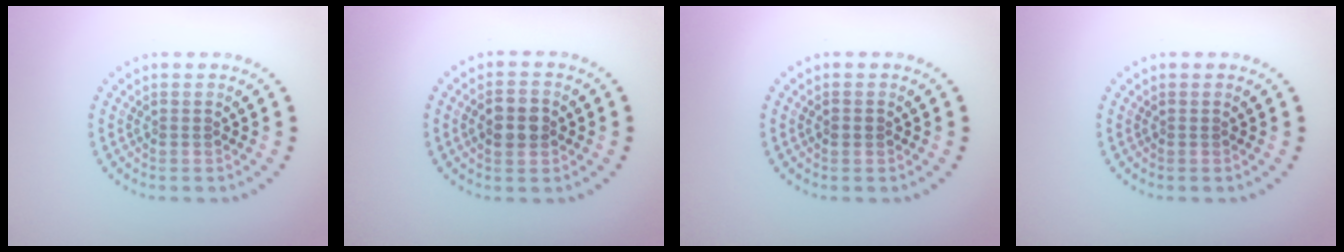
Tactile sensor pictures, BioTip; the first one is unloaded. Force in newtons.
{"total": 3.1, "press": 3.1, "slide": 0.1}
{"total": 1.0, "press": 1.0, "slide": 0.1}
{"total": 0.0}